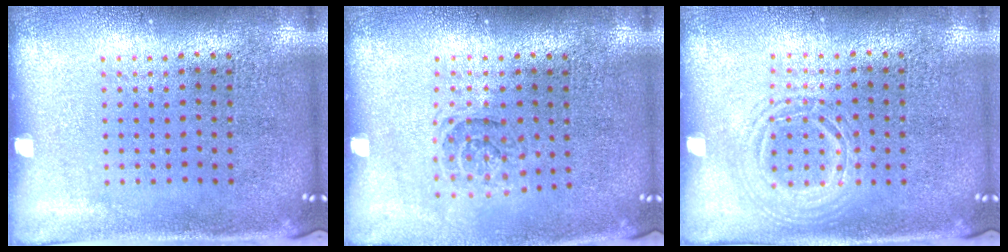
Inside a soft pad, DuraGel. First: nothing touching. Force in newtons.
{"total": 1.2, "press": 1.0, "slide": 0.6}
{"total": 1.1, "press": 1.1, "slide": 0.1}